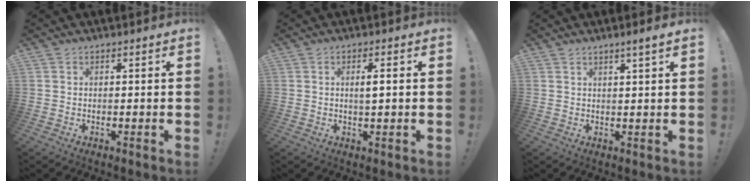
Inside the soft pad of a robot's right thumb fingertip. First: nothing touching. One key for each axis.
{"total": 2.2, "fx": 0.7, "fy": 0.3, "fz": 2.1, "tx": -0.026, "ty": -0.006, "tz": 0.007}
{"total": 2.8, "fx": 1.8, "fy": -0.1, "fz": 2.1, "tx": -0.033, "ty": -0.009, "tz": 0.027}